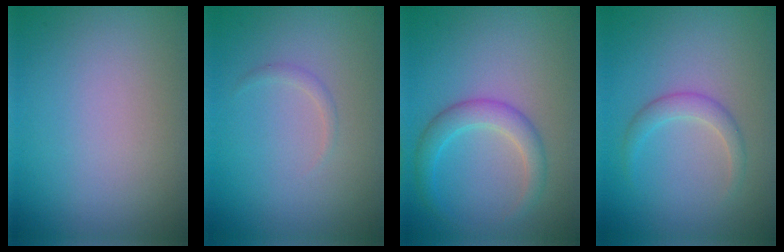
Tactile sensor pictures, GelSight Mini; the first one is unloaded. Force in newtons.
{"total": 0.7, "press": 0.7, "slide": 0.1}
{"total": 2.9, "press": 2.9, "slide": 0.1}
{"total": 1.7, "press": 1.7, "slide": 0.0}